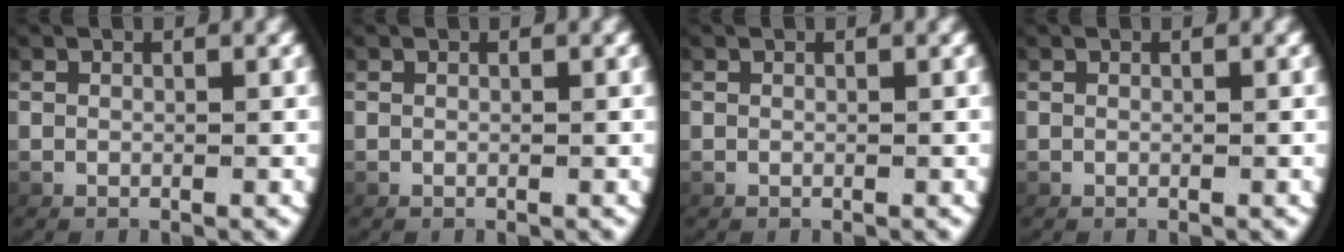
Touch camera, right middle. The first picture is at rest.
{"total": 0.0}
{"total": 0.0}
{"total": 0.0}